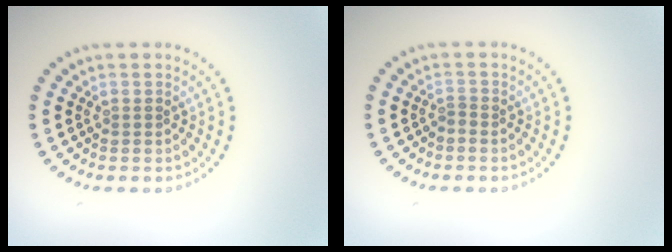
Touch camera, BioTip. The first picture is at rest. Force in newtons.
{"total": 0.6, "press": 0.2, "slide": 0.6}